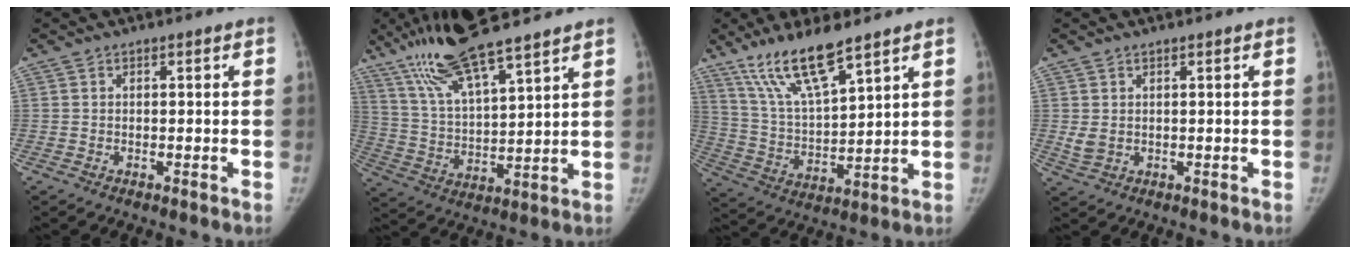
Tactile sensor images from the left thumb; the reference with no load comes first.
{"total": 17.0, "force": [12.8, 2.8, 10.8], "torque": [-0.192, -0.046, 0.244]}
{"total": 13.6, "force": [9.8, 2.9, 9.0], "torque": [-0.164, -0.049, 0.200]}
{"total": 2.6, "force": [0.8, 1.6, 1.9], "torque": [-0.039, -0.004, 0.025]}